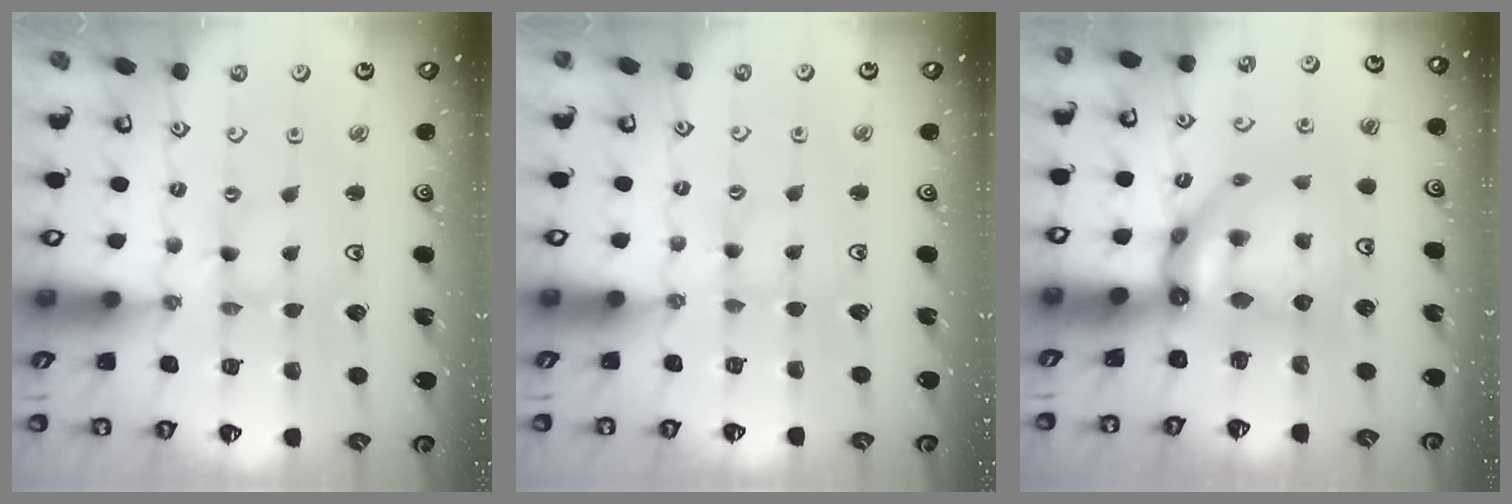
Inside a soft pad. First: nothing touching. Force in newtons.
{"total": 0.9, "press": 0.9, "slide": 0.1}
{"total": 11.5, "press": 11.4, "slide": 1.3}